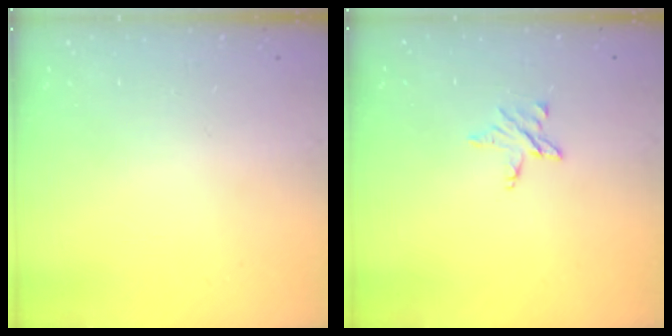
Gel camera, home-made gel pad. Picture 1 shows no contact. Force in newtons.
{"total": 4.2, "press": 4.2, "slide": 0.4}